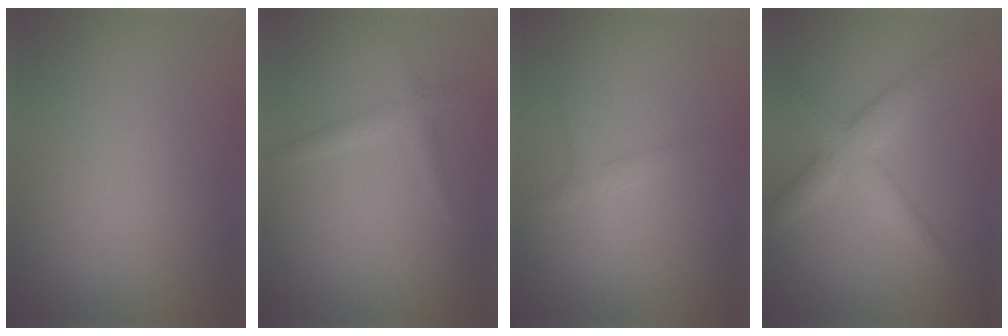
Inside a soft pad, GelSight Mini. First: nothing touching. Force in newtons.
{"total": 1.4, "press": 1.4, "slide": 0.0}
{"total": 1.3, "press": 1.3, "slide": 0.0}
{"total": 4.3, "press": 4.3, "slide": 0.1}